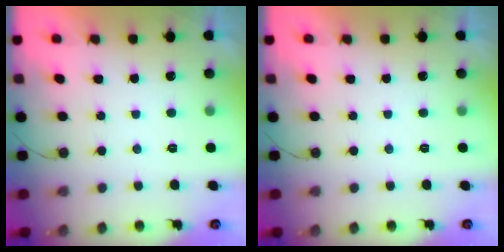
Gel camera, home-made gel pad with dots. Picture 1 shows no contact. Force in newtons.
{"total": 0.0}